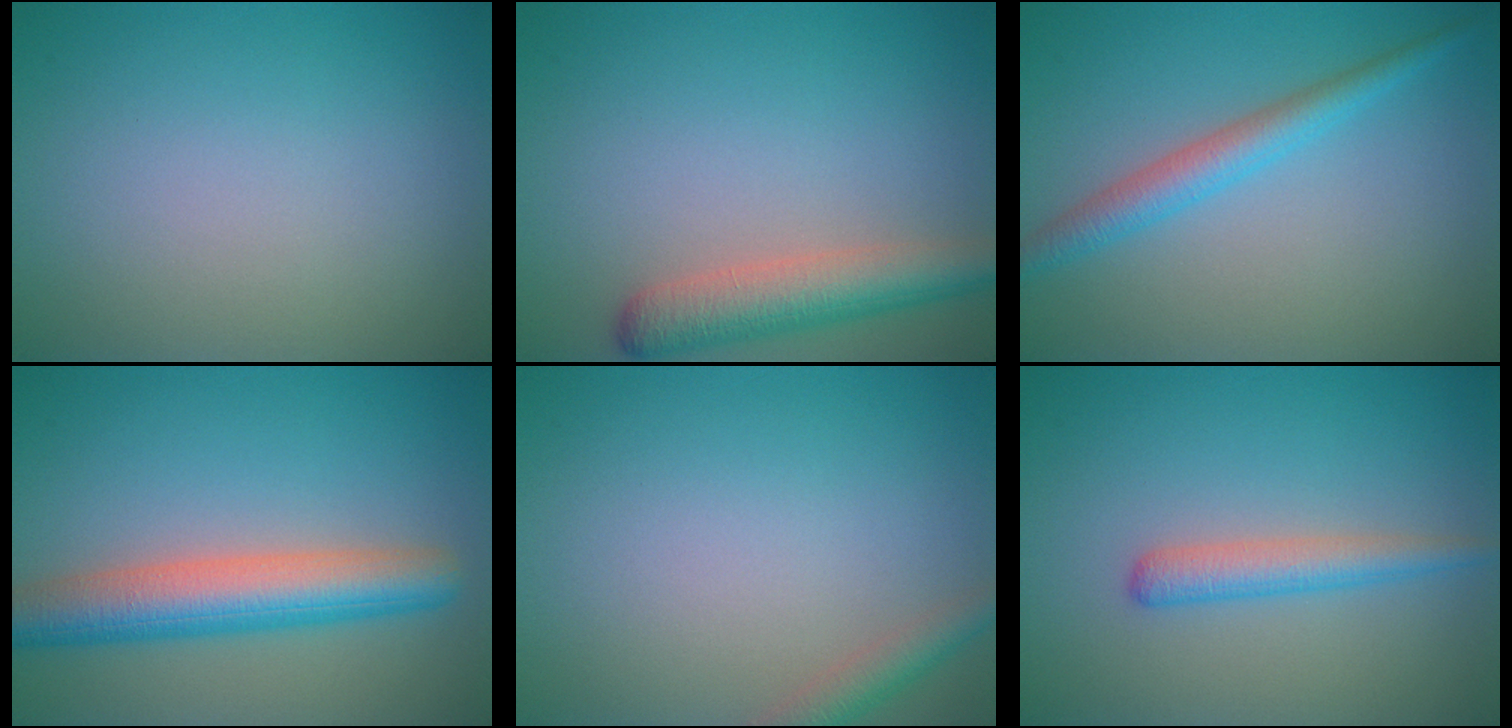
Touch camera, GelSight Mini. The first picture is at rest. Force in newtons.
{"total": 4.7, "press": 4.7, "slide": 0.4}
{"total": 3.0, "press": 3.0, "slide": 0.1}
{"total": 6.6, "press": 6.6, "slide": 0.1}
{"total": 2.0, "press": 2.0, "slide": 0.1}
{"total": 2.5, "press": 2.5, "slide": 0.1}